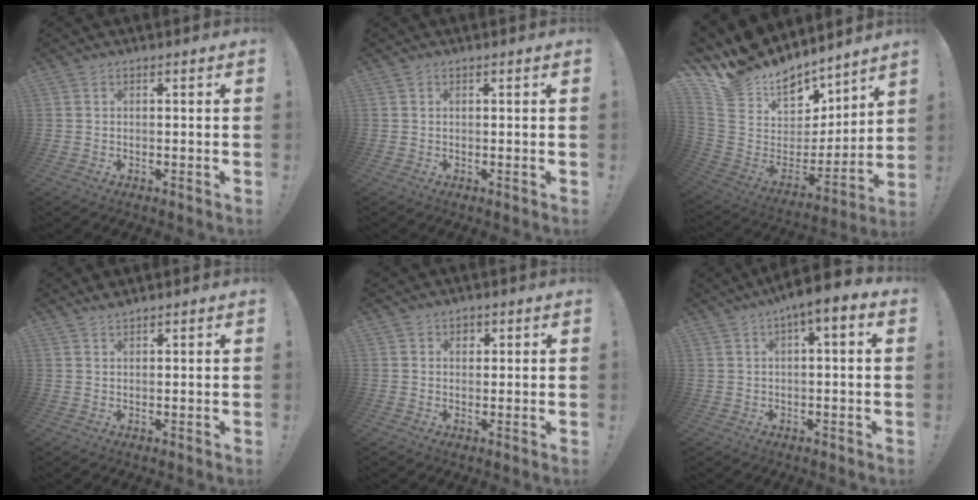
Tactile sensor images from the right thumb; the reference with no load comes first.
{"total": 0.0}
{"total": 17.2, "force": [14.5, 8.6, 3.3], "torque": [-0.062, -0.122, 0.293]}
{"total": 1.9, "force": [1.9, 0.4, 0.4], "torque": [-0.004, -0.007, 0.034]}
{"total": 2.1, "force": [0.9, 1.8, 0.7], "torque": [-0.004, -0.001, 0.013]}
{"total": 5.6, "force": [1.6, 1.0, 5.2], "torque": [-0.082, -0.010, 0.025]}